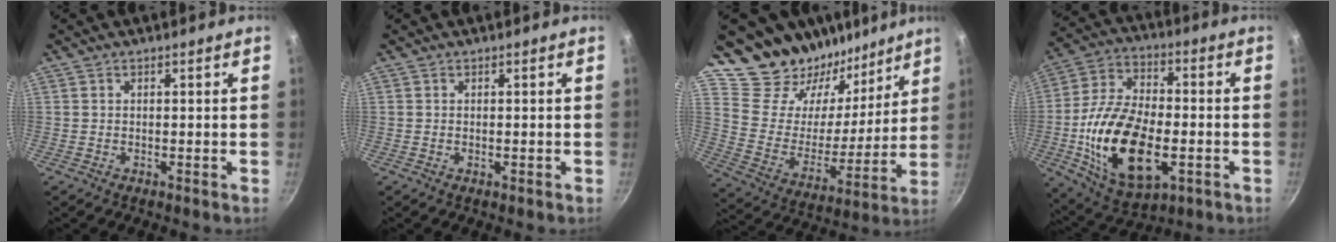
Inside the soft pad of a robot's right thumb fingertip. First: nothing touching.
{"total": 0.7, "force": [-0.2, 0.3, 0.6], "torque": [-0.011, 0.002, -0.005]}
{"total": 19.4, "force": [15.8, 10.0, 5.0], "torque": [-0.052, -0.128, 0.269]}
{"total": 22.3, "force": [-4.8, 12.0, 18.2], "torque": [-0.332, 0.019, -0.082]}